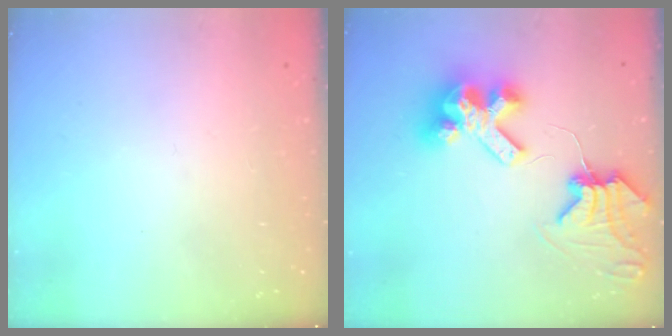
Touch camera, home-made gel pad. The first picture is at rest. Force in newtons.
{"total": 11.3, "press": 11.2, "slide": 1.3}